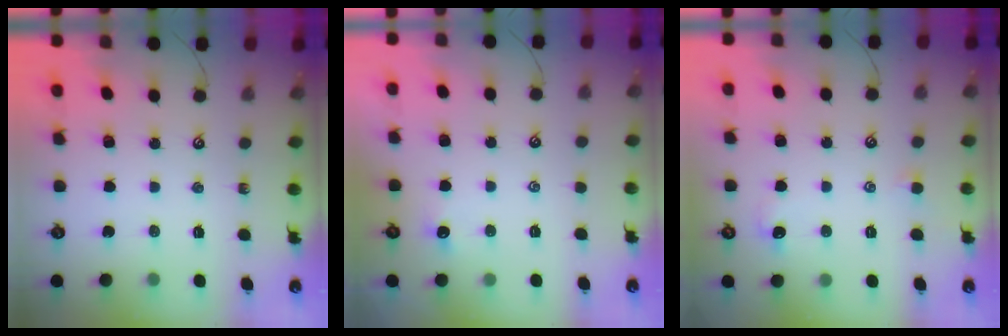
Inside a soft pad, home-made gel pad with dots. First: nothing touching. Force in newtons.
{"total": 1.0, "press": 0.9, "slide": 0.5}
{"total": 0.8, "press": 0.3, "slide": 0.7}